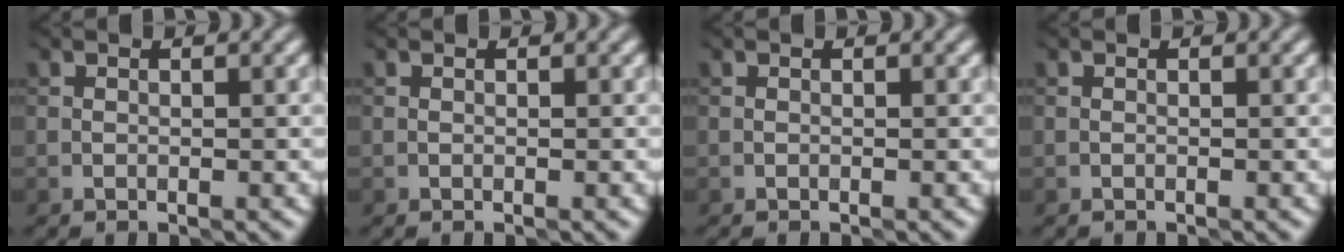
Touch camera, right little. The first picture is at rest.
{"total": 0.0}
{"total": 0.0}
{"total": 0.0}